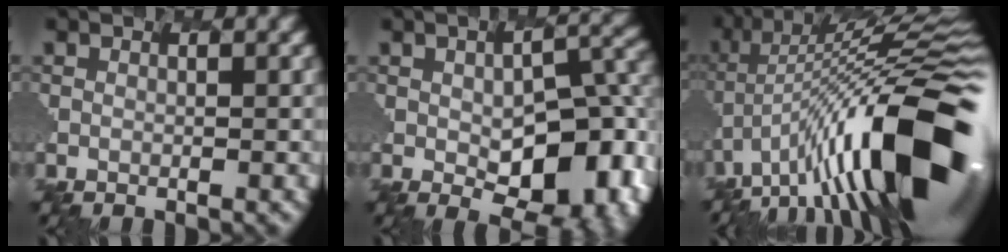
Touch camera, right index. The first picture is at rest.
{"total": 11.6, "force": [-3.0, 6.2, 9.3], "torque": [-0.118, -0.020, -0.042]}
{"total": 15.6, "force": [-5.1, 5.0, 13.8], "torque": [-0.217, 0.044, -0.100]}